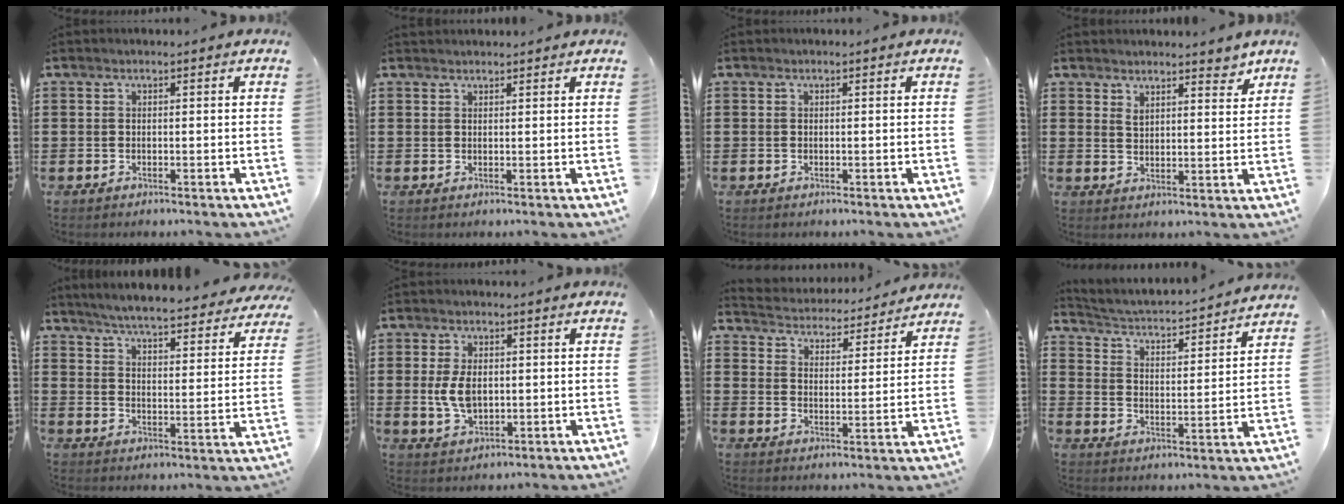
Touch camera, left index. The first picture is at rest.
{"total": 1.0, "force": [1.0, 0.0, 0.0], "torque": [-0.002, -0.002, 0.020]}
{"total": 0.0}
{"total": 3.9, "force": [3.5, 1.3, 1.3], "torque": [-0.018, -0.009, 0.059]}
{"total": 5.4, "force": [5.1, -0.4, 1.5], "torque": [-0.054, -0.038, 0.085]}
{"total": 5.3, "force": [0.3, 3.1, 4.3], "torque": [-0.108, 0.000, 0.000]}
{"total": 4.0, "force": [4.0, -0.2, -0.4], "torque": [-0.019, -0.038, 0.063]}
{"total": 2.5, "force": [2.4, -0.6, 0.5], "torque": [-0.028, -0.034, 0.028]}